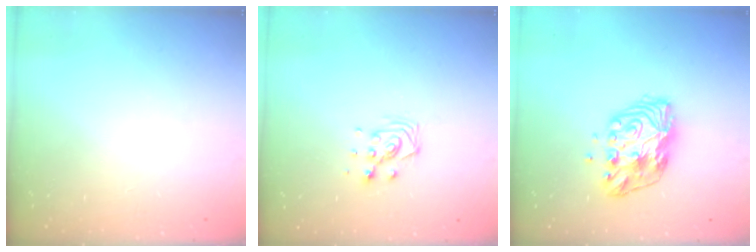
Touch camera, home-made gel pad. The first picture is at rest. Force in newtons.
{"total": 6.2, "press": 6.2, "slide": 1.0}
{"total": 10.7, "press": 10.6, "slide": 0.7}